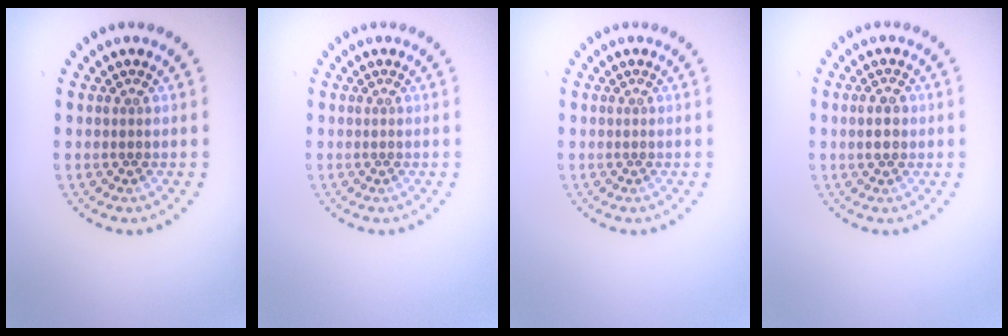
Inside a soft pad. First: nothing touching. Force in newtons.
{"total": 0.0}
{"total": 0.0}
{"total": 2.2, "press": 2.2, "slide": 0.2}